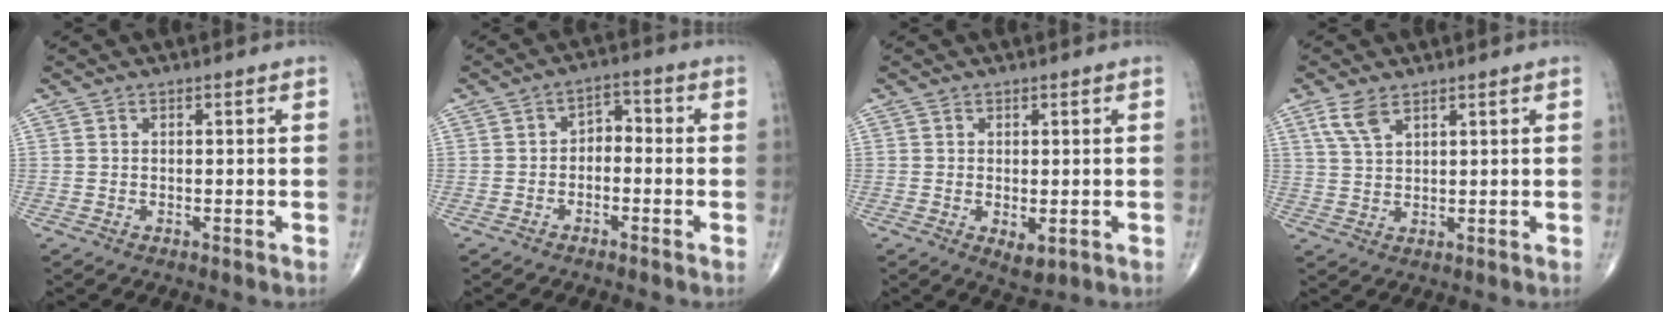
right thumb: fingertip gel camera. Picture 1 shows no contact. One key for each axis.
{"total": 3.7, "fx": -1.1, "fy": 2.5, "fz": 2.5, "tx": -0.024, "ty": 0.030, "tz": -0.030}
{"total": 3.1, "fx": -0.7, "fy": 1.6, "fz": 2.6, "tx": -0.036, "ty": -0.008, "tz": -0.003}
{"total": 4.5, "fx": 2.8, "fy": 1.9, "fz": 3.0, "tx": -0.065, "ty": -0.002, "tz": 0.063}